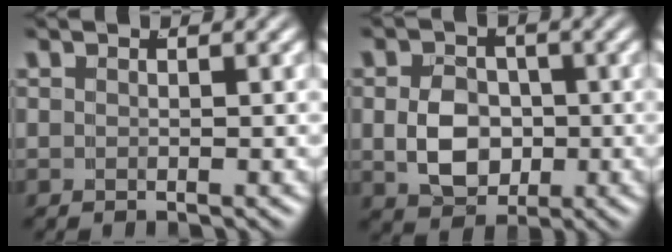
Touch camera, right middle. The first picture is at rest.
{"total": 5.2, "force": [-0.5, 4.0, 3.3], "torque": [-0.049, -0.010, -0.003]}